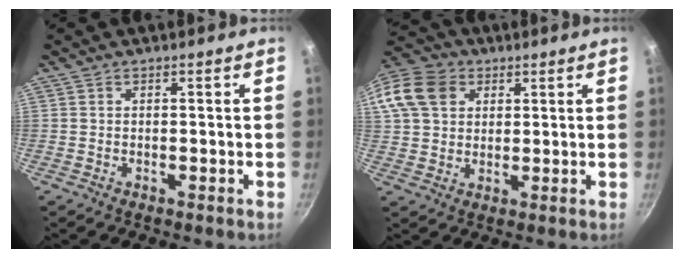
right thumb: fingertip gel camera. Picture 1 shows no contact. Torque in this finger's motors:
{"motor_torque": [-0.82, 0.93, 0.46, -0.45, 0.01]}